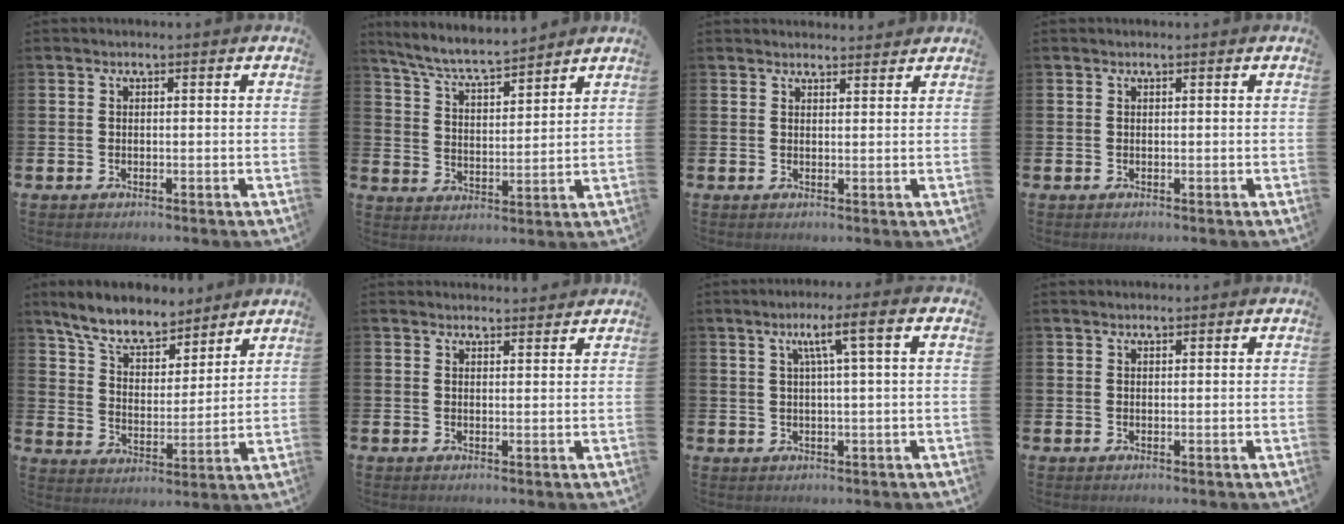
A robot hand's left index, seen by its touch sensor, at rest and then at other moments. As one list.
[{"total": 6.6, "force": [6.2, 0.4, 2.0], "torque": [-0.068, -0.036, 0.110]}, {"total": 2.1, "force": [2.1, 0.3, -0.1], "torque": [0.014, -0.015, 0.034]}, {"total": 0.0}, {"total": 8.3, "force": [7.4, 2.5, 2.6], "torque": [-0.082, -0.043, 0.132]}, {"total": 2.1, "force": [2.1, 0.2, -0.1], "torque": [0.015, -0.016, 0.035]}, {"total": 4.8, "force": [1.4, 0.0, 4.6], "torque": [-0.090, 0.003, 0.017]}, {"total": 1.0, "force": [0.9, 0.3, 0.2], "torque": [0.003, -0.001, 0.015]}]